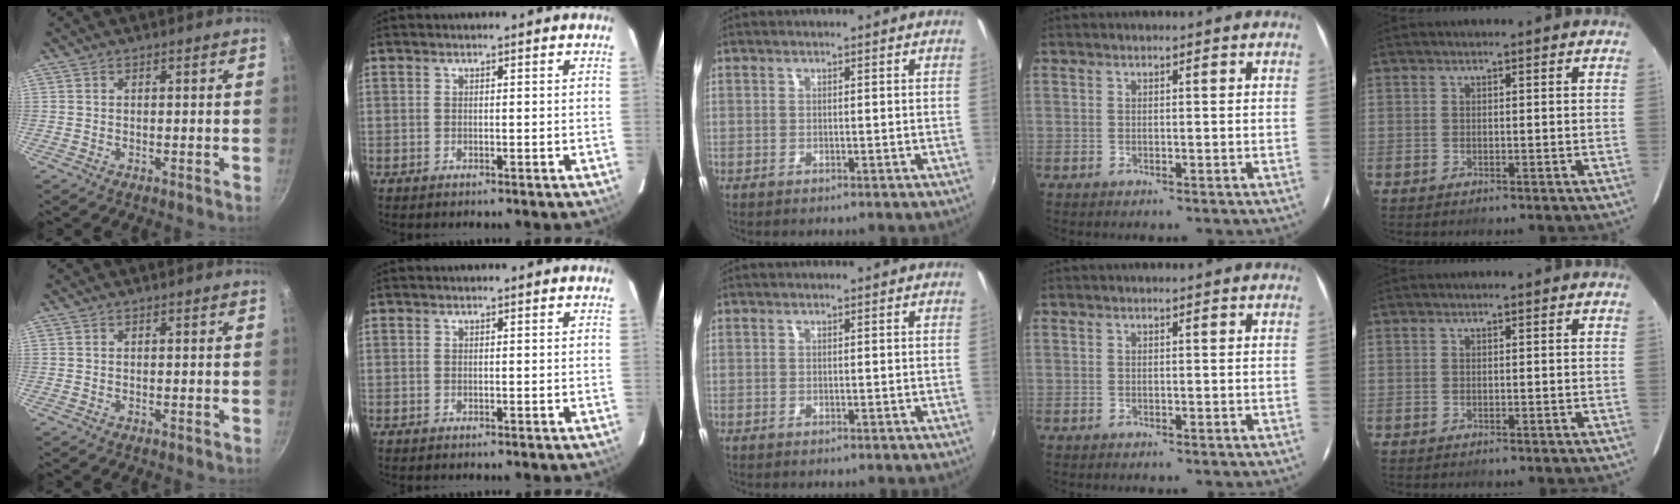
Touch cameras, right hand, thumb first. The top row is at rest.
{}